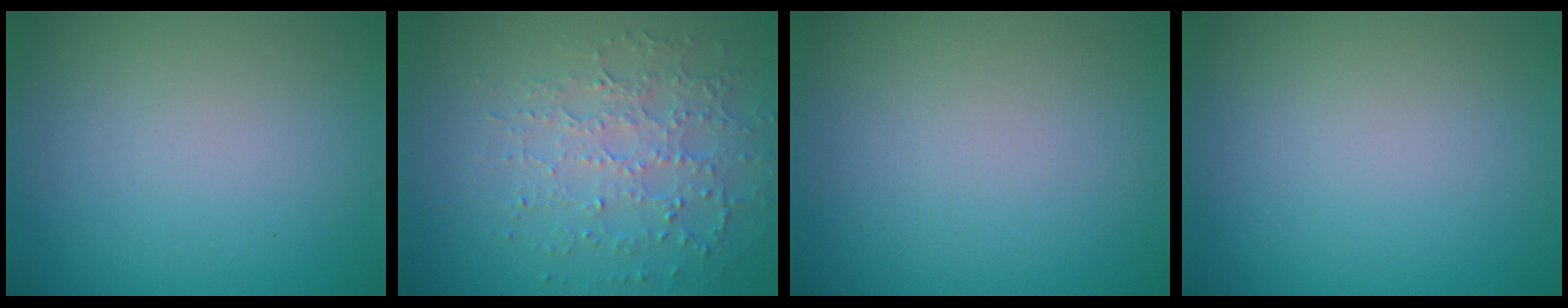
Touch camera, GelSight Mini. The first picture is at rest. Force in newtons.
{"total": 4.8, "press": 3.5, "slide": 3.2}
{"total": 0.0}
{"total": 0.0}